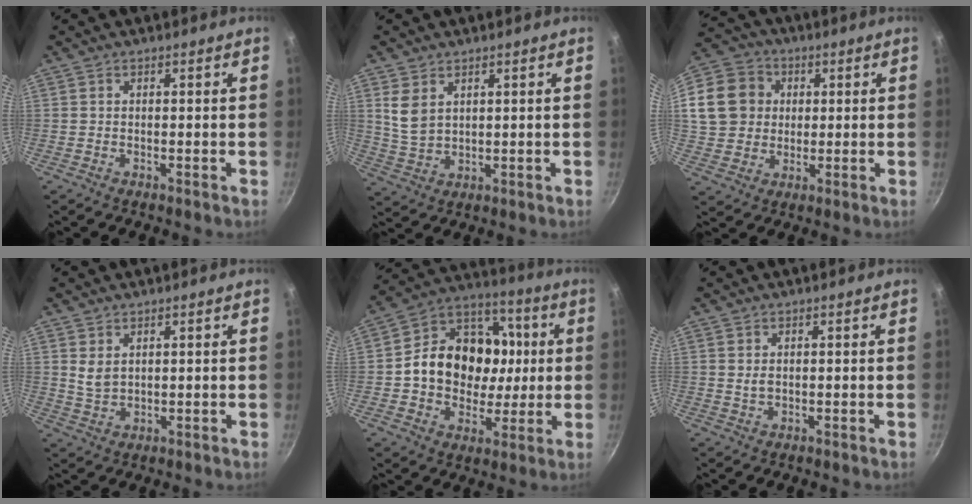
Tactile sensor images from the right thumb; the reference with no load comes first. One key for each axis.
{"total": 5.6, "fx": 2.4, "fy": 3.6, "fz": 3.6, "tx": -0.060, "ty": -0.019, "tz": 0.056}
{"total": 15.9, "fx": 3.2, "fy": 13.7, "fz": 7.5, "tx": -0.137, "ty": 0.023, "tz": 0.055}
{"total": 3.3, "fx": 1.5, "fy": 2.0, "fz": 2.1, "tx": -0.037, "ty": -0.011, "tz": 0.034}
{"total": 19.3, "fx": 0.8, "fy": 15.8, "fz": 11.0, "tx": -0.155, "ty": 0.026, "tz": 0.006}
{"total": 1.4, "fx": 0.3, "fy": 0.9, "fz": 1.0, "tx": -0.018, "ty": -0.001, "tz": 0.007}